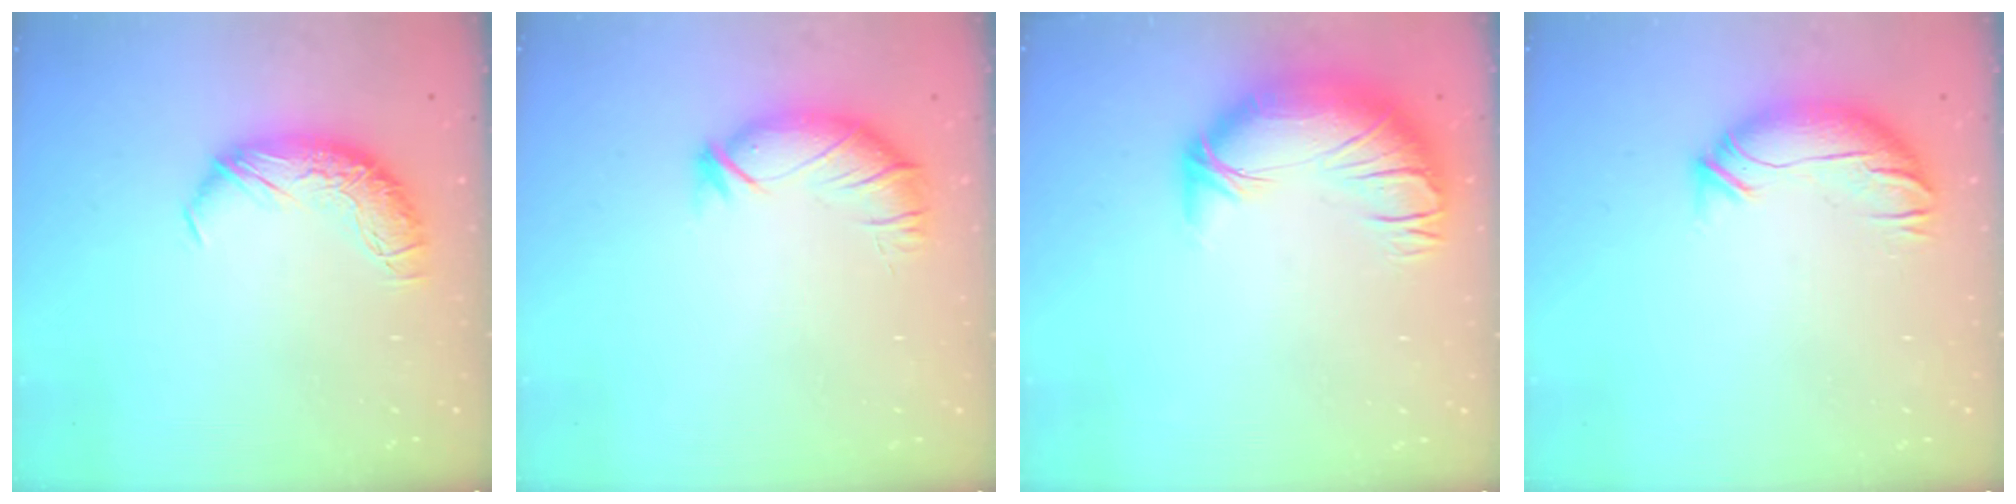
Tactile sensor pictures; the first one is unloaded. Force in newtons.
{"total": 3.1, "press": 2.4, "slide": 1.9}
{"total": 3.7, "press": 1.9, "slide": 3.1}
{"total": 3.4, "press": 2.7, "slide": 2.1}